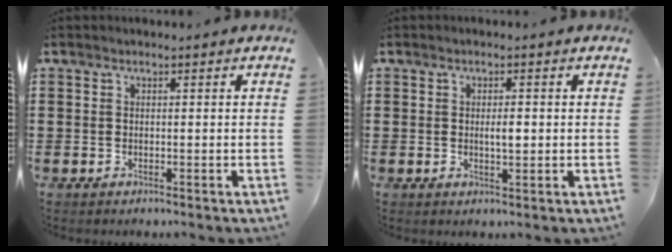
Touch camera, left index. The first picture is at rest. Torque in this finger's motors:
{"motor_torque": [0.76, 0.05, 0.09, 0.04]}